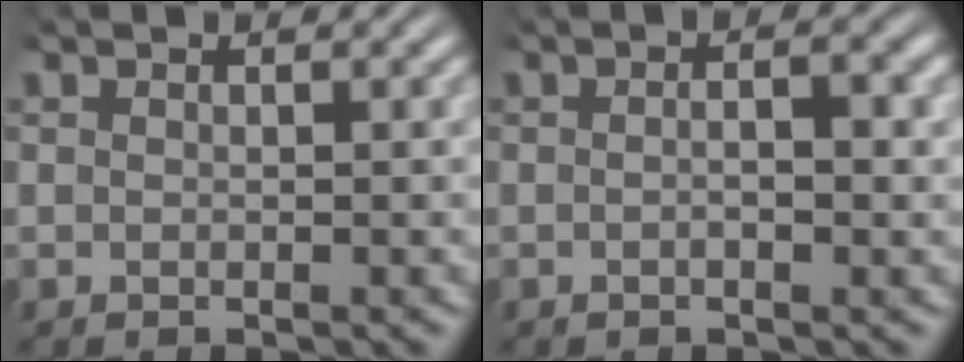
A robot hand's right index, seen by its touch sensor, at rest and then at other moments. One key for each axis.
{"total": 2.2, "fx": -0.3, "fy": 0.5, "fz": 2.1, "tx": -0.027, "ty": 0.006, "tz": -0.011}